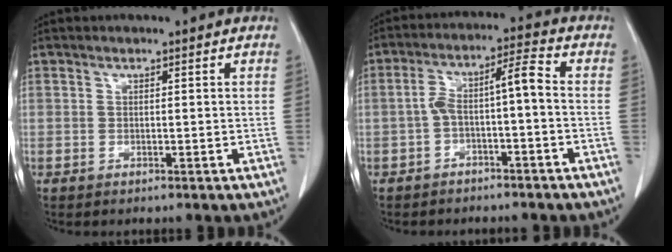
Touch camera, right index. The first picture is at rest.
{"total": 6.4, "force": [-1.5, 1.0, 6.1], "torque": [-0.113, 0.039, -0.022]}